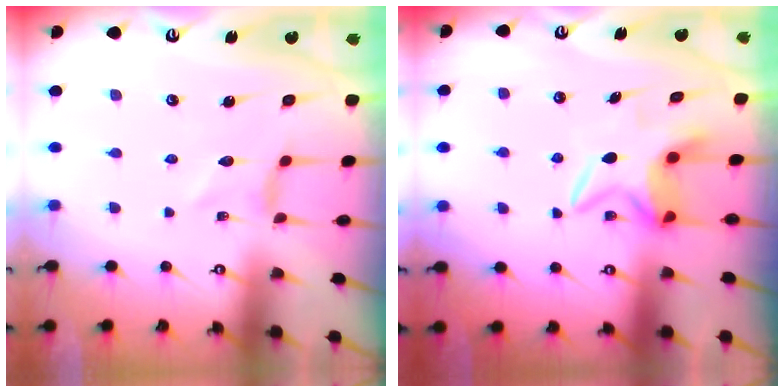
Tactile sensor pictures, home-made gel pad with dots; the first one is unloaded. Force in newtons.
{"total": 6.1, "press": 6.1, "slide": 0.6}